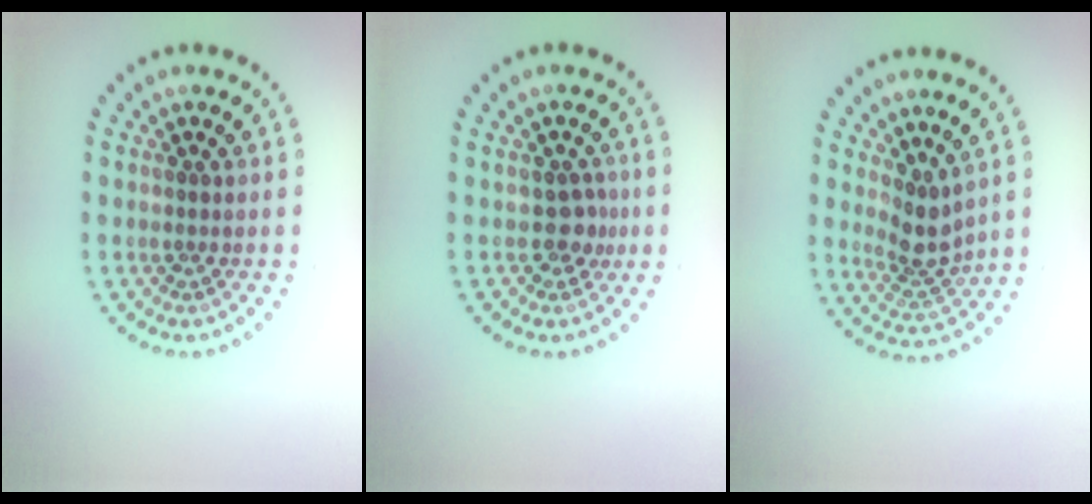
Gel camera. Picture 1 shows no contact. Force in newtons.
{"total": 1.7, "press": 1.4, "slide": 0.9}
{"total": 2.8, "press": 2.2, "slide": 1.8}